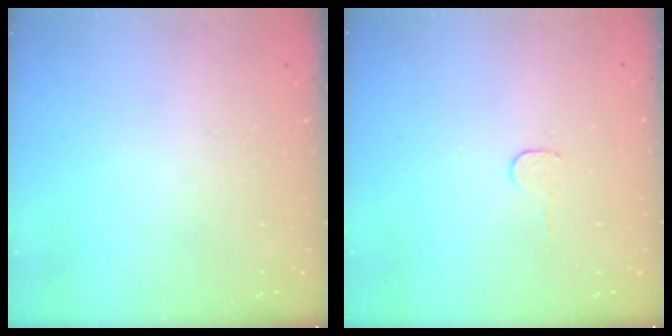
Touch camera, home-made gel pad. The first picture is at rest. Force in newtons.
{"total": 3.0, "press": 3.0, "slide": 0.3}